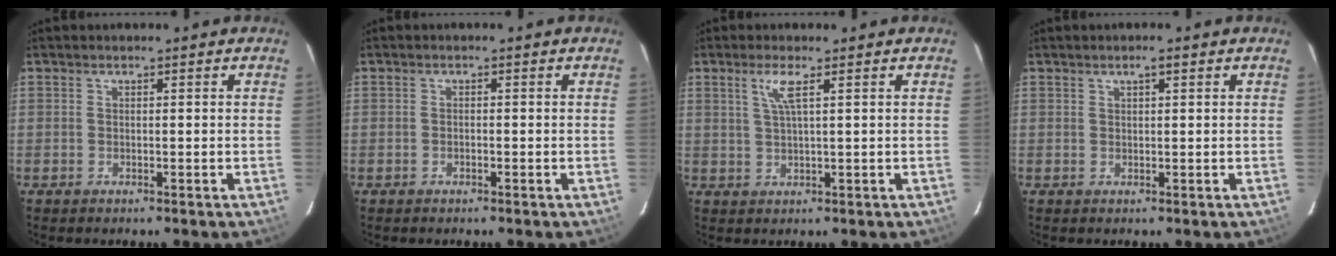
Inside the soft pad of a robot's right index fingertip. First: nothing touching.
{"total": 0.5, "force": [-0.4, 0.2, 0.2], "torque": [-0.004, 0.001, -0.010]}
{"total": 3.4, "force": [1.9, -0.5, 2.8], "torque": [-0.057, -0.005, 0.040]}
{"total": 1.4, "force": [0.8, 0.3, 1.1], "torque": [-0.019, 0.006, 0.013]}